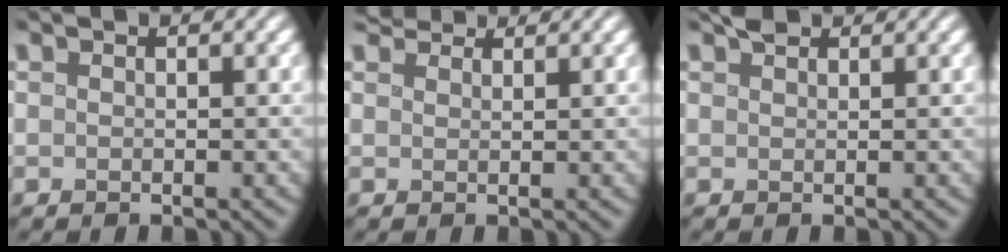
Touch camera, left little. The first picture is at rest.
{"total": 2.9, "force": [2.7, 0.6, 0.8], "torque": [-0.015, 0.008, 0.037]}
{"total": 1.3, "force": [1.1, 0.3, 0.5], "torque": [-0.009, 0.005, 0.021]}